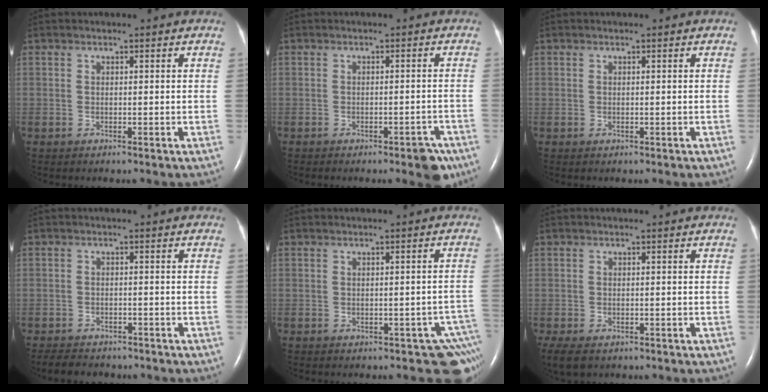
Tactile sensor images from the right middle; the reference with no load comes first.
{"total": 3.8, "force": [-2.7, 1.0, 2.5], "torque": [-0.020, 0.009, -0.032]}
{"total": 0.0}
{"total": 6.3, "force": [-5.5, 2.2, 2.1], "torque": [-0.038, -0.008, -0.075]}
{"total": 4.8, "force": [-3.4, 2.0, 2.7], "torque": [-0.010, 0.012, -0.038]}
{"total": 6.7, "force": [-4.2, 3.9, 3.5], "torque": [-0.087, -0.015, -0.064]}